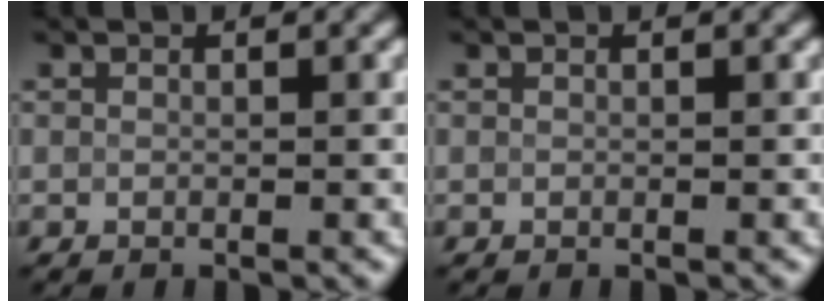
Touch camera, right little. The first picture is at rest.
{"total": 0.0}